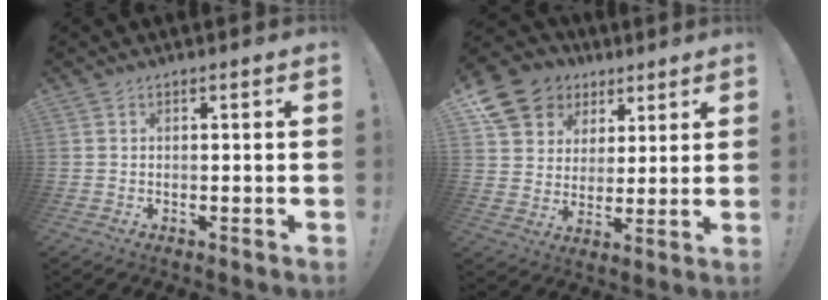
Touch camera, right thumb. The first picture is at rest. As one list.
[{"total": 13.5, "force": [7.3, 10.6, 4.2], "torque": [-0.071, -0.039, 0.154]}]